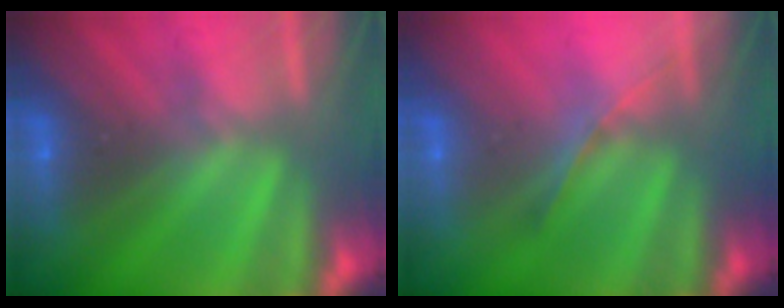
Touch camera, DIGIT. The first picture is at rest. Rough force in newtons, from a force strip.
{"total": 1.2}